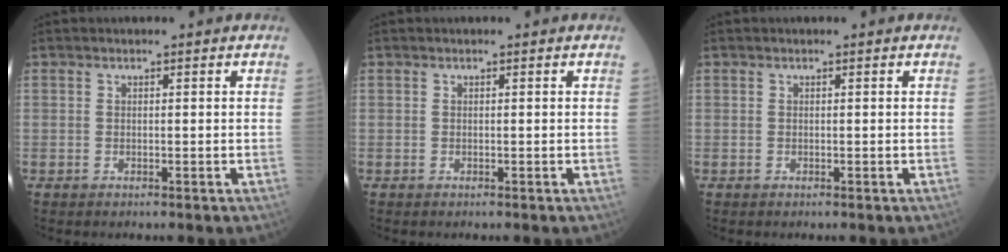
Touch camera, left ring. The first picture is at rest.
{"total": 0.0}
{"total": 0.0}